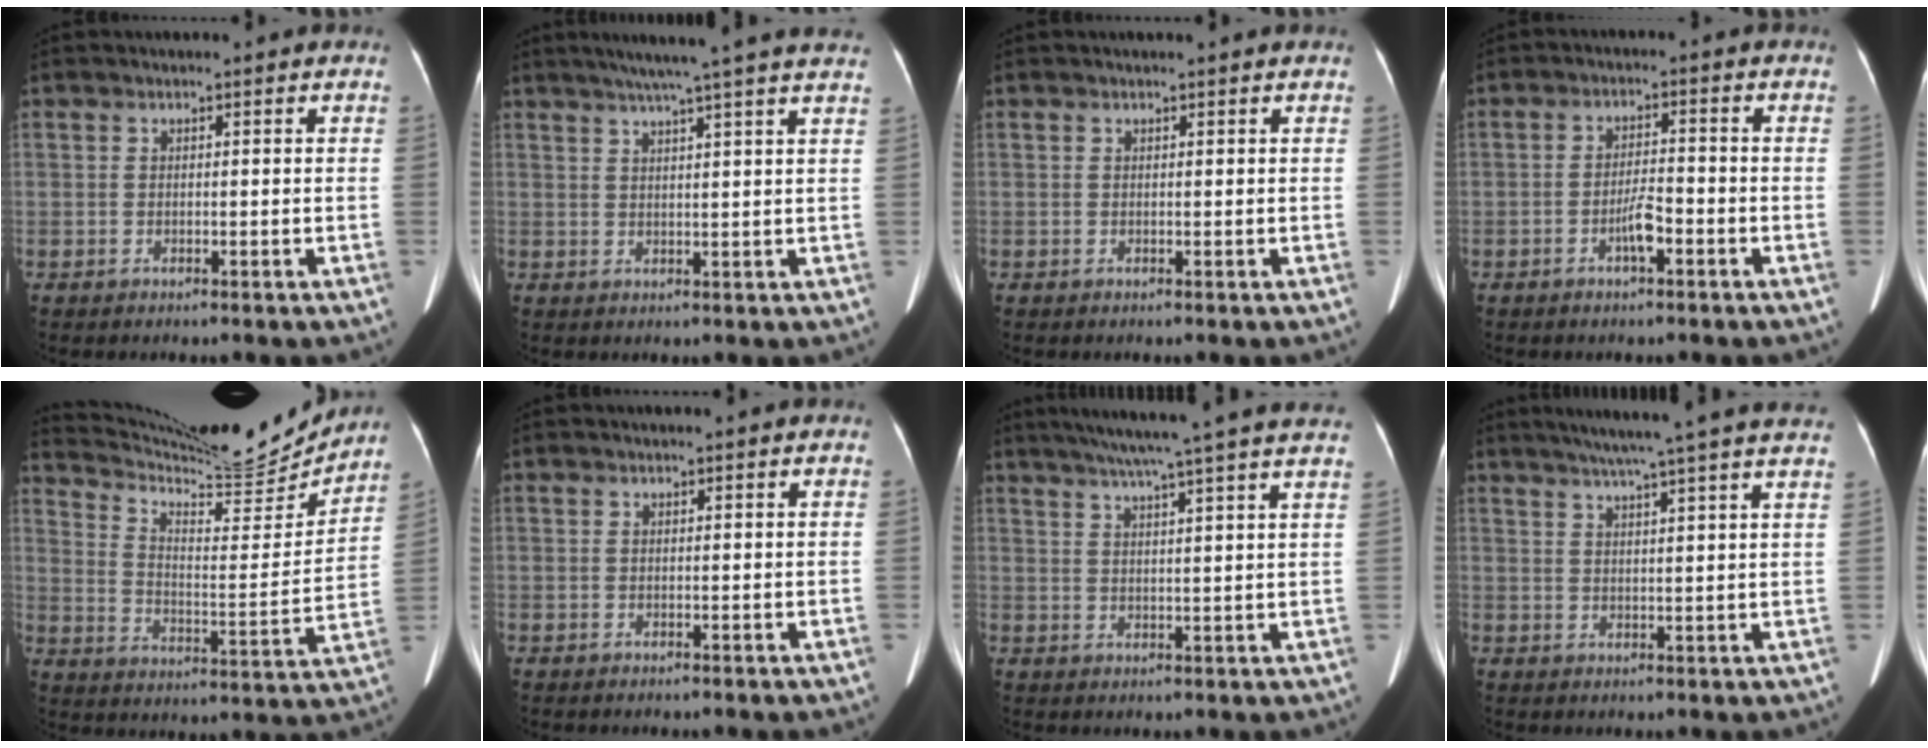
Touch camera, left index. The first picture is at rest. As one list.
[{"total": 14.0, "force": [11.5, -1.0, 7.9], "torque": [-0.123, 0.018, 0.140]}, {"total": 1.1, "force": [1.0, -0.1, 0.5], "torque": [-0.009, 0.010, 0.014]}, {"total": 3.5, "force": [-1.9, 0.6, 2.9], "torque": [-0.055, 0.001, -0.036]}, {"total": 20.2, "force": [19.2, 1.6, 6.1], "torque": [-0.116, -0.042, 0.280]}, {"total": 0.8, "force": [0.7, -0.1, 0.3], "torque": [-0.007, 0.007, 0.010]}, {"total": 18.6, "force": [15.9, -1.4, 9.6], "torque": [-0.158, 0.003, 0.203]}, {"total": 16.9, "force": [14.3, -1.2, 9.0], "torque": [-0.144, 0.005, 0.178]}]